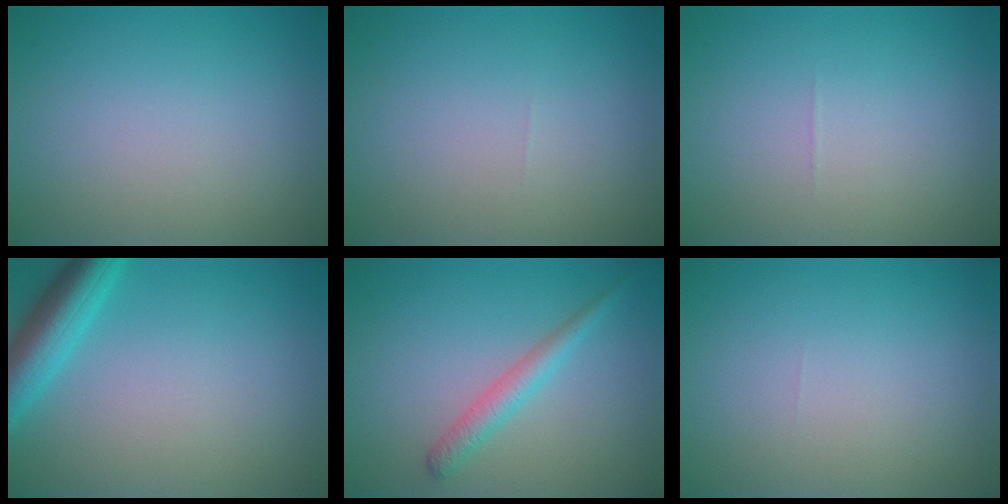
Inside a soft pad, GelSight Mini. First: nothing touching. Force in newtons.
{"total": 0.0}
{"total": 0.0}
{"total": 4.7, "press": 4.7, "slide": 0.2}
{"total": 2.2, "press": 2.2, "slide": 0.0}
{"total": 0.0}